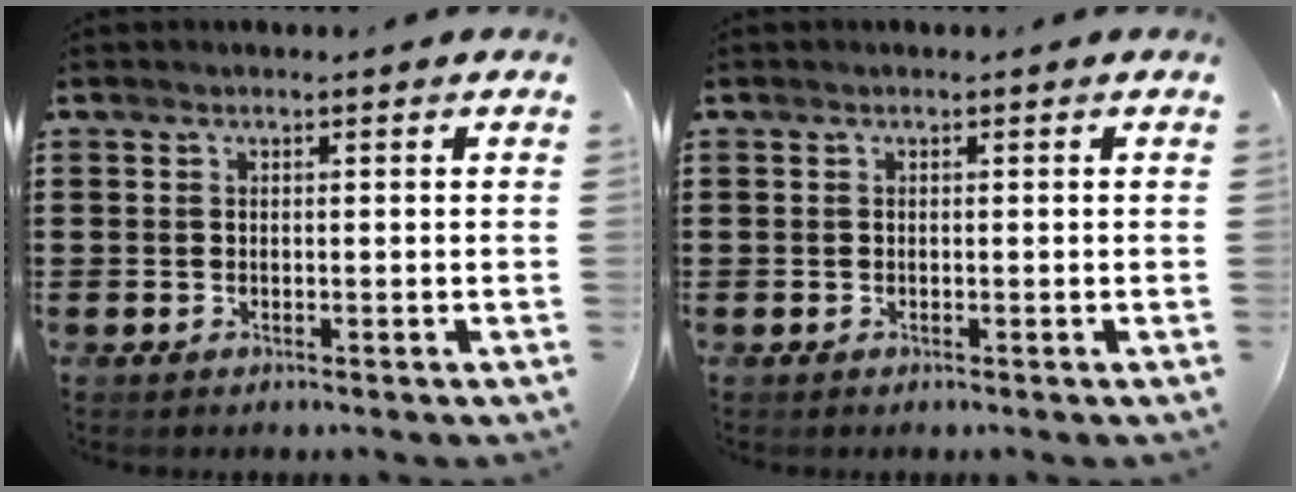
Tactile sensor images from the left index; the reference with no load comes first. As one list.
[{"total": 0.0}]